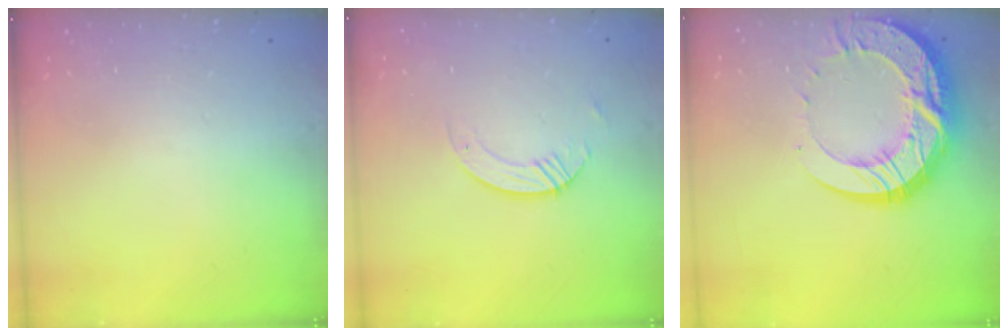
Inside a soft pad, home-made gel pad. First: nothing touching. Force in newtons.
{"total": 3.7, "press": 3.7, "slide": 0.2}
{"total": 22.2, "press": 22.1, "slide": 1.8}